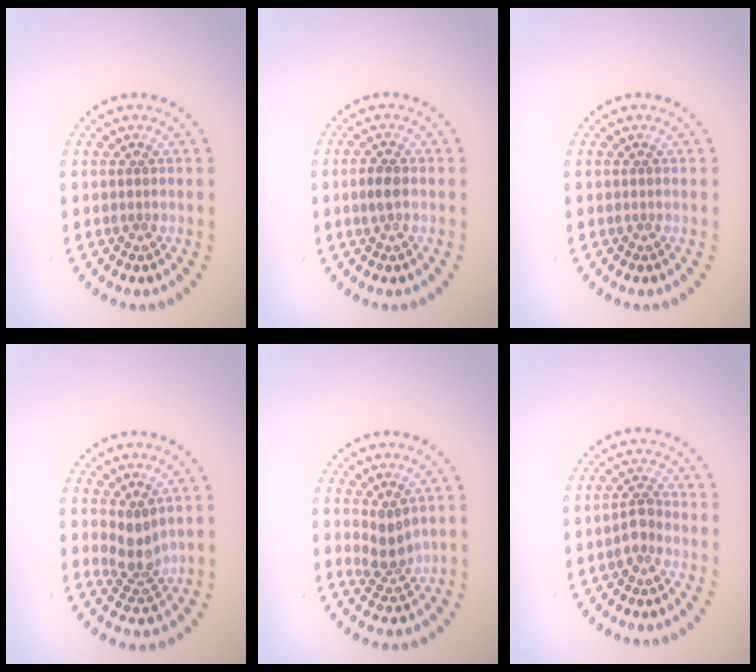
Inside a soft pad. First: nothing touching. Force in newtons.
{"total": 1.5, "press": 1.5, "slide": 0.2}
{"total": 0.0}
{"total": 2.5, "press": 1.9, "slide": 1.6}
{"total": 2.3, "press": 1.9, "slide": 1.3}
{"total": 1.6, "press": 1.3, "slide": 0.9}